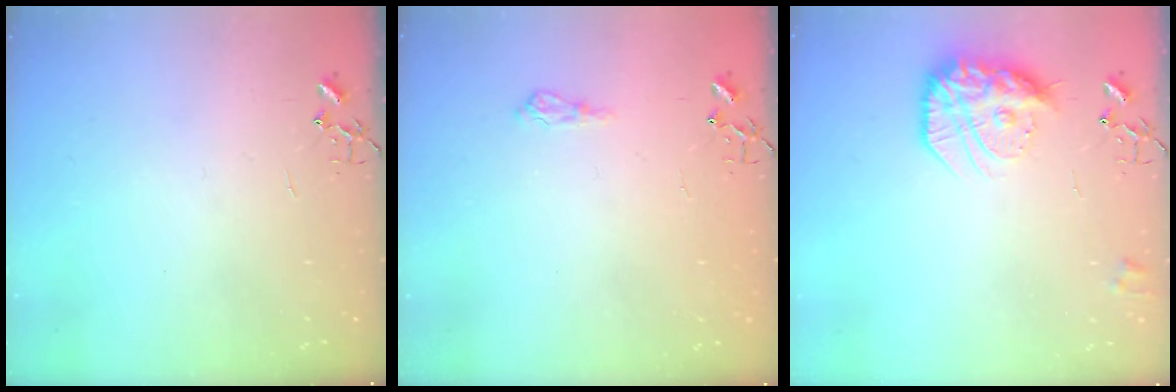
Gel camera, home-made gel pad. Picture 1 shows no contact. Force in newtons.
{"total": 6.7, "press": 6.7, "slide": 0.8}
{"total": 17.3, "press": 17.2, "slide": 1.4}